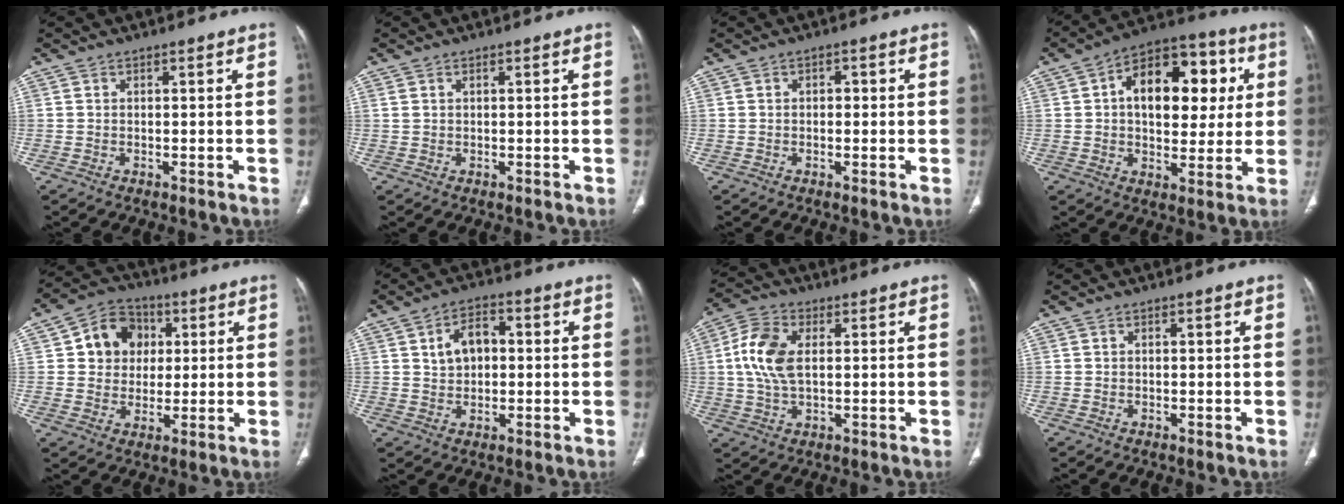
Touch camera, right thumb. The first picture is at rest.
{"total": 0.9, "force": [0.4, 0.5, 0.6], "torque": [-0.017, 0.010, 0.014]}
{"total": 1.4, "force": [0.1, 1.0, 1.0], "torque": [-0.010, 0.006, -0.001]}
{"total": 18.9, "force": [3.8, 11.5, 14.4], "torque": [-0.164, 0.020, 0.054]}
{"total": 10.5, "force": [2.4, 9.1, 4.7], "torque": [-0.035, 0.002, 0.033]}
{"total": 7.0, "force": [1.3, 4.7, 5.0], "torque": [-0.069, 0.011, 0.018]}
{"total": 9.9, "force": [1.5, 5.7, 8.0], "torque": [-0.173, 0.010, 0.029]}
{"total": 0.0}